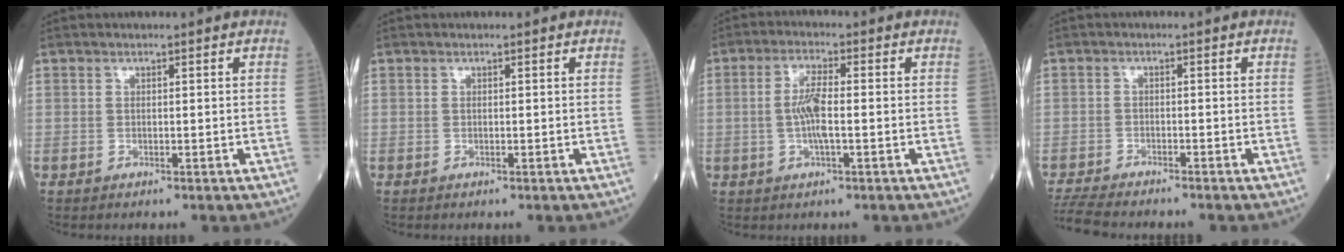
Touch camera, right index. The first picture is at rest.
{"total": 0.0}
{"total": 5.0, "force": [-0.5, 0.7, 5.0], "torque": [-0.104, 0.002, -0.011]}
{"total": 6.7, "force": [-6.3, 0.8, 2.1], "torque": [-0.039, -0.019, -0.111]}